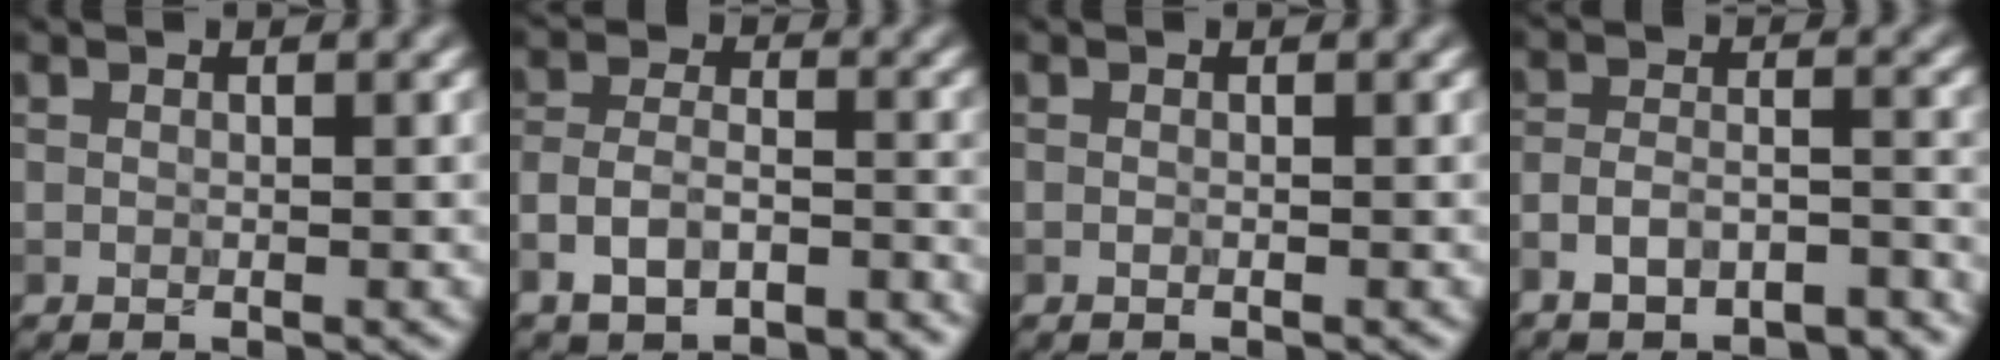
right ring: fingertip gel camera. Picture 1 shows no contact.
{"total": 5.7, "force": [-4.2, 2.7, 2.8], "torque": [-0.047, 0.003, -0.088]}
{"total": 0.0}
{"total": 6.5, "force": [-5.3, 2.3, 2.9], "torque": [-0.044, 0.003, -0.090]}